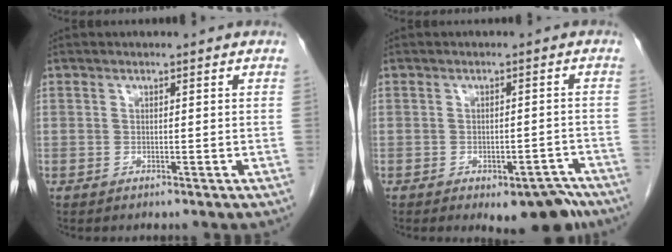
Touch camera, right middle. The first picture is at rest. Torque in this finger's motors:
{"motor_torque": [0.67, -0.66, 0.10, 0.03]}